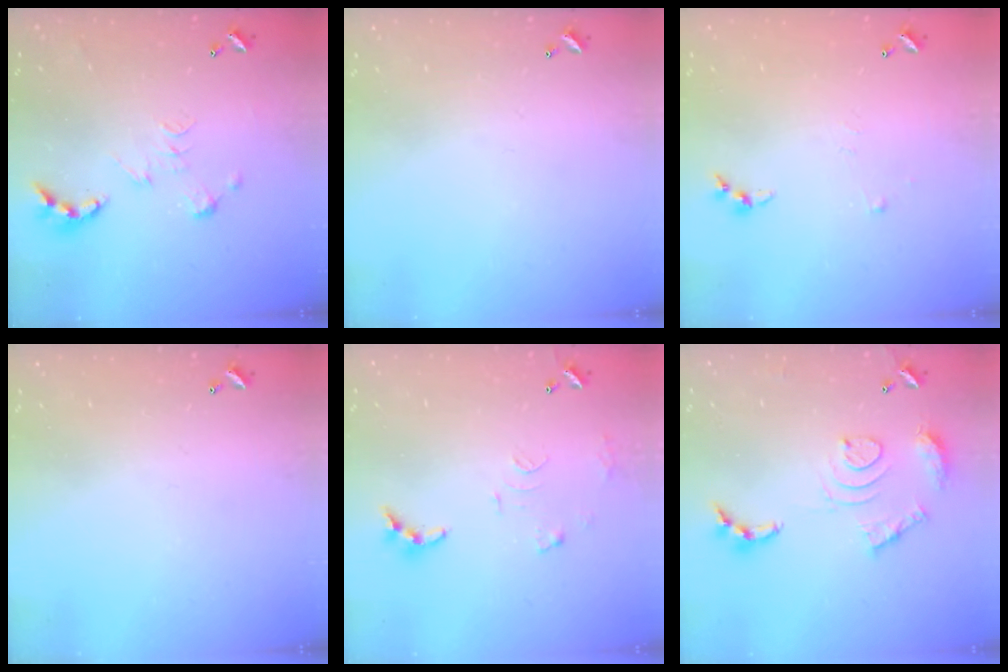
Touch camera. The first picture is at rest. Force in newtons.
{"total": 0.0}
{"total": 3.3, "press": 3.3, "slide": 0.5}
{"total": 0.0}
{"total": 9.3, "press": 9.3, "slide": 0.6}
{"total": 13.0, "press": 12.9, "slide": 1.1}